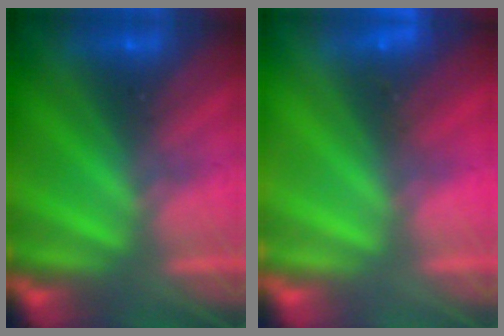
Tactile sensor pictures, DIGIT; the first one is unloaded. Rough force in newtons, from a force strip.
{"total": 2.3}